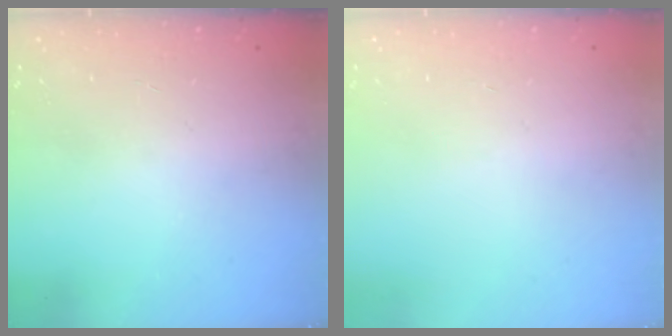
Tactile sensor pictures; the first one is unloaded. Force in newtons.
{"total": 0.0}